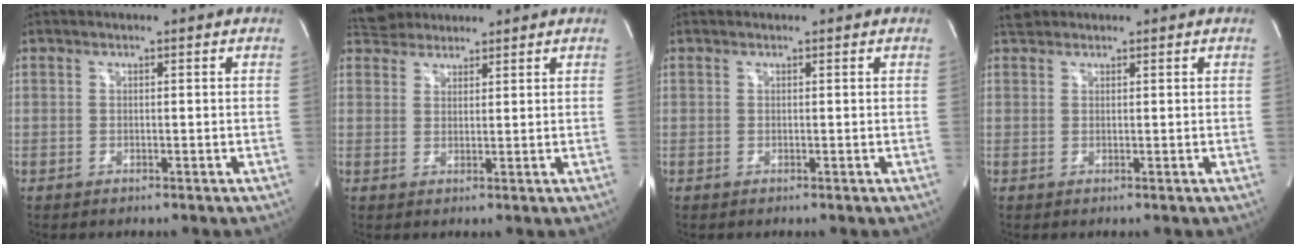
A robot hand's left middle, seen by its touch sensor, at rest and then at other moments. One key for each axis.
{"total": 4.7, "fx": 4.1, "fy": 2.1, "fz": 0.6, "tx": -0.016, "ty": 0.027, "tz": 0.076}
{"total": 0.0}
{"total": 1.6, "fx": 1.4, "fy": 0.8, "fz": 0.1, "tx": -0.005, "ty": 0.015, "tz": 0.025}